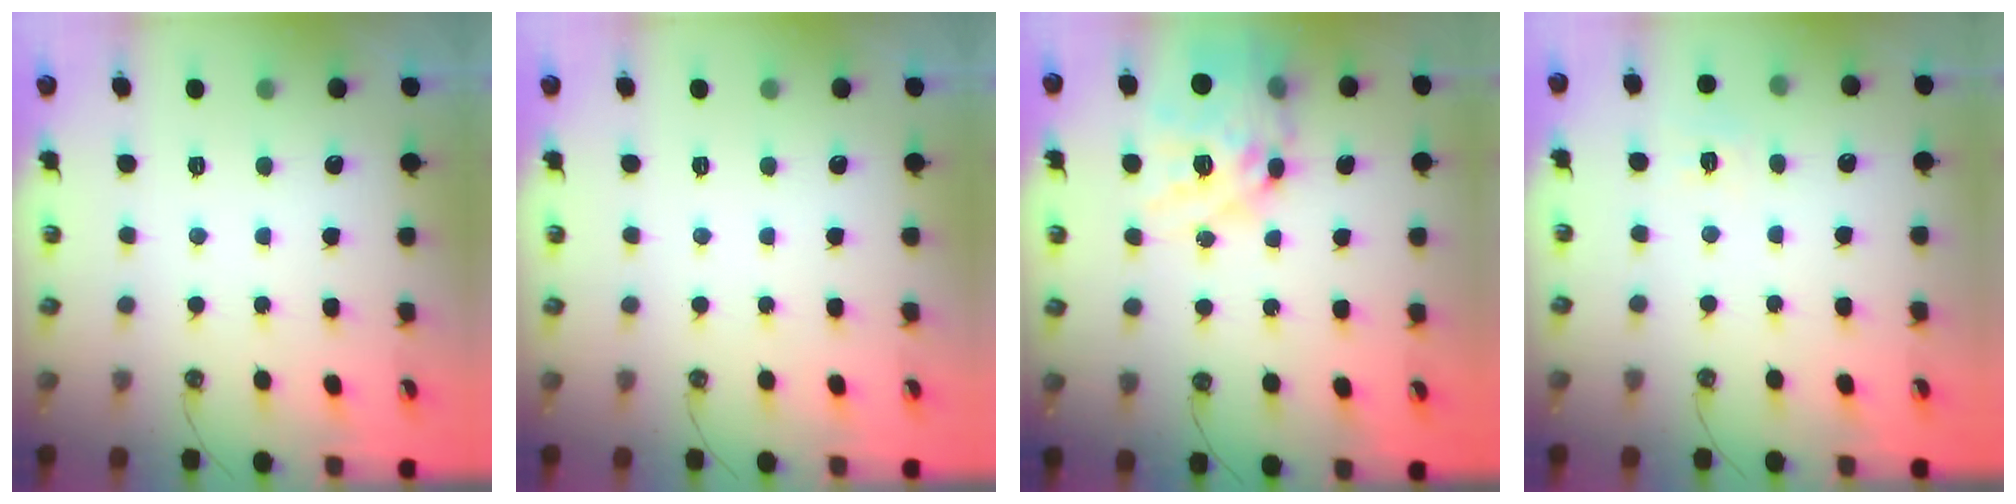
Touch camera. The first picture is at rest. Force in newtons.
{"total": 0.0}
{"total": 18.0, "press": 17.9, "slide": 1.6}
{"total": 6.8, "press": 6.7, "slide": 0.7}